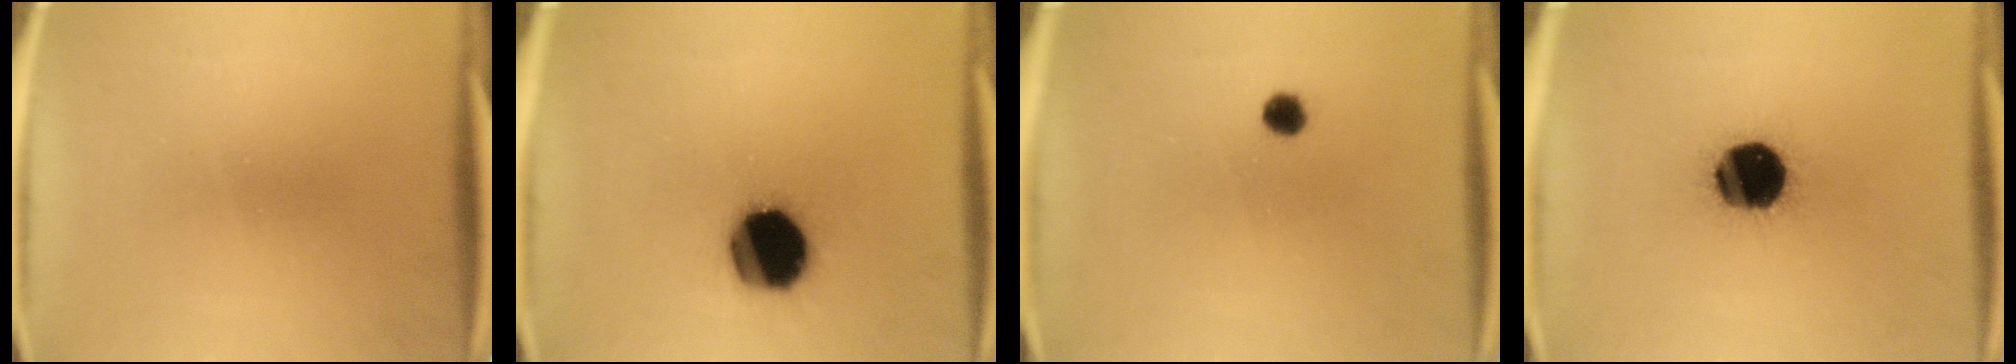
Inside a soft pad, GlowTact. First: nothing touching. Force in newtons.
{"total": 18.9}
{"total": 2.3}
{"total": 19.9}